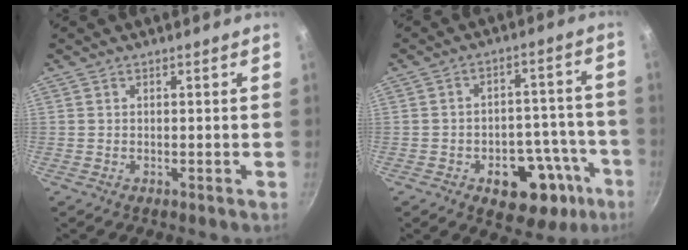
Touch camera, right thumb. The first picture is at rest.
{"total": 16.2, "force": [-7.3, 10.0, 10.5], "torque": [-0.074, 0.050, -0.087]}